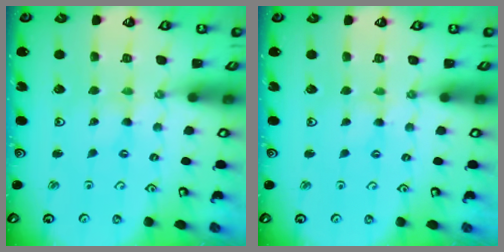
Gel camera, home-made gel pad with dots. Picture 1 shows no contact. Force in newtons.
{"total": 1.3, "press": 1.3, "slide": 0.3}